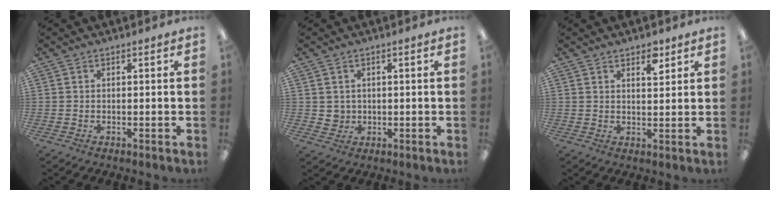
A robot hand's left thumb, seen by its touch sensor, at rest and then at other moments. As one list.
[{"total": 2.6, "force": [1.0, 2.3, 0.3], "torque": [-0.002, 0.000, 0.017]}, {"total": 4.2, "force": [3.1, 1.7, 2.1], "torque": [-0.016, -0.019, 0.050]}]